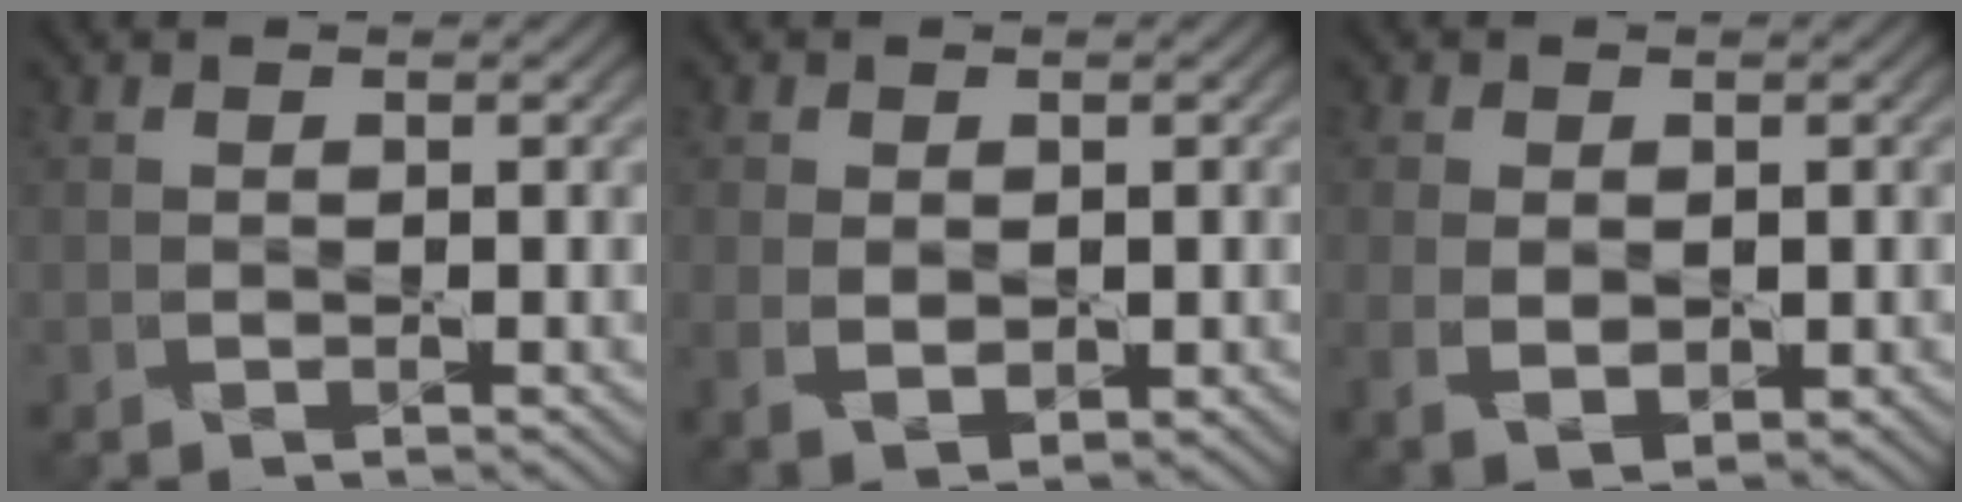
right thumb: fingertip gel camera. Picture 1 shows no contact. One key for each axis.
{"total": 3.5, "fx": -0.3, "fy": 2.4, "fz": 2.6, "tx": -0.060, "ty": -0.011, "tz": 0.000}
{"total": 4.2, "fx": -0.6, "fy": 2.7, "fz": 3.1, "tx": -0.074, "ty": -0.015, "tz": -0.004}